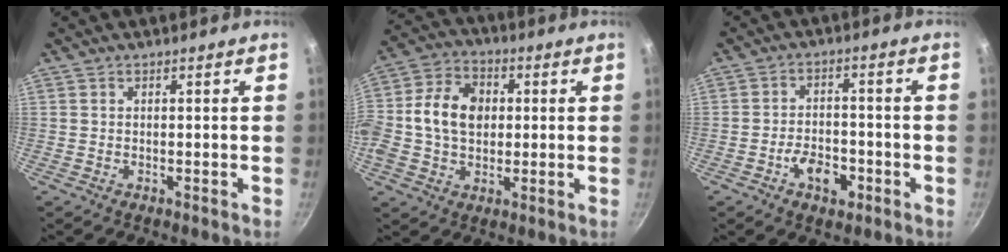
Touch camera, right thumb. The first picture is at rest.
{"total": 14.3, "force": [1.0, 10.5, 9.5], "torque": [-0.161, 0.019, -0.002]}
{"total": 6.9, "force": [-3.2, 4.1, 4.6], "torque": [-0.058, 0.023, -0.055]}